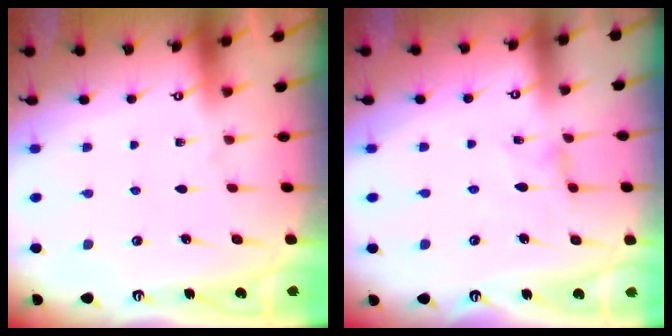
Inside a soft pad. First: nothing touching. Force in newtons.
{"total": 1.5, "press": 1.4, "slide": 0.4}